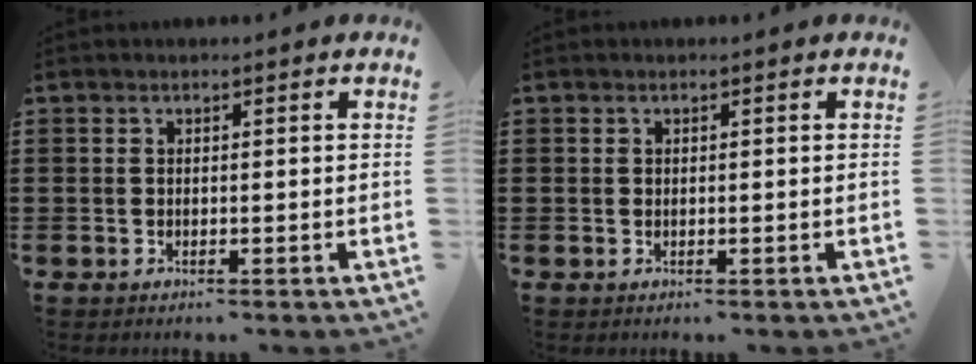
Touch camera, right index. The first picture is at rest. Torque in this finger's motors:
{"motor_torque": [0.16, -0.12, 0.01, 0.02]}